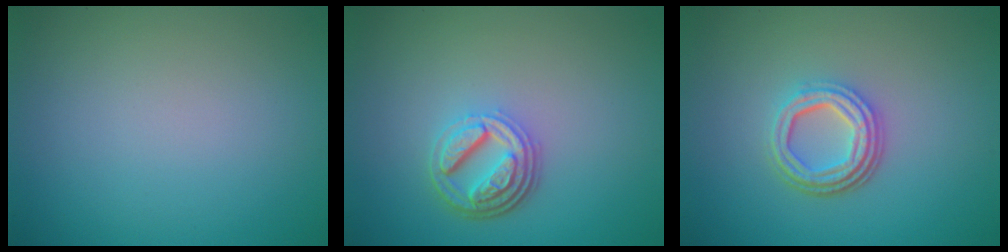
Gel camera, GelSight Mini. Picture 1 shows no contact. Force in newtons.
{"total": 4.5, "press": 3.4, "slide": 3.0}
{"total": 4.4, "press": 3.2, "slide": 3.0}